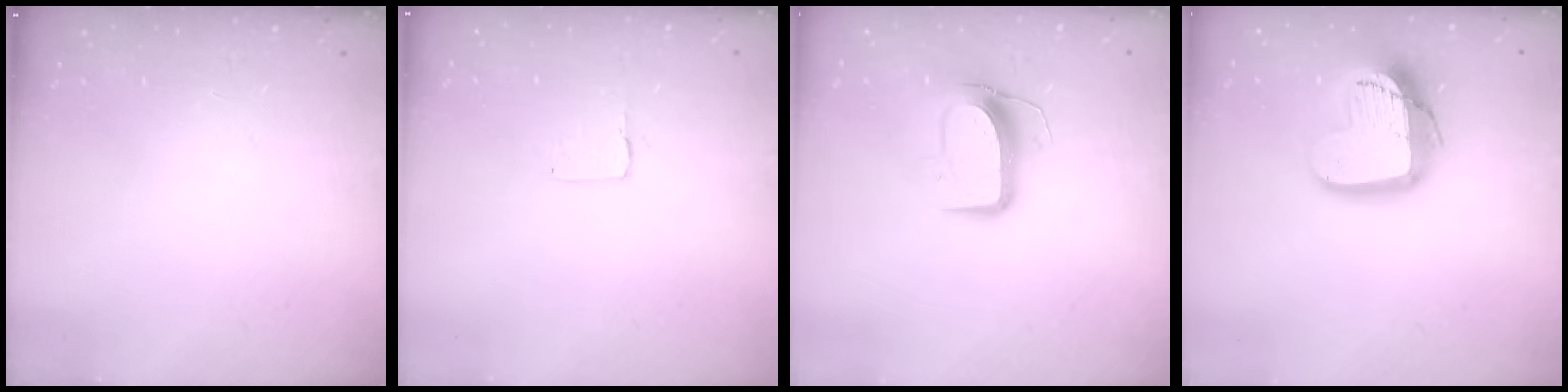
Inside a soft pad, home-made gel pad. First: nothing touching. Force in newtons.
{"total": 2.0, "press": 2.0, "slide": 0.1}
{"total": 9.8, "press": 9.8, "slide": 0.4}
{"total": 16.7, "press": 16.6, "slide": 1.5}